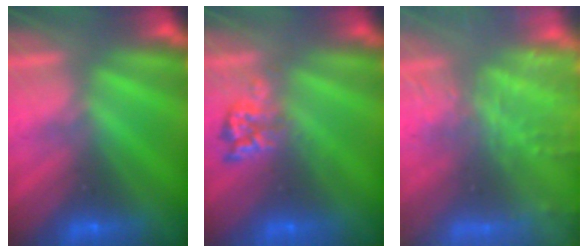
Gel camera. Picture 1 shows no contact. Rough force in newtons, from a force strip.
{"total": 2.4}
{"total": 8.3}